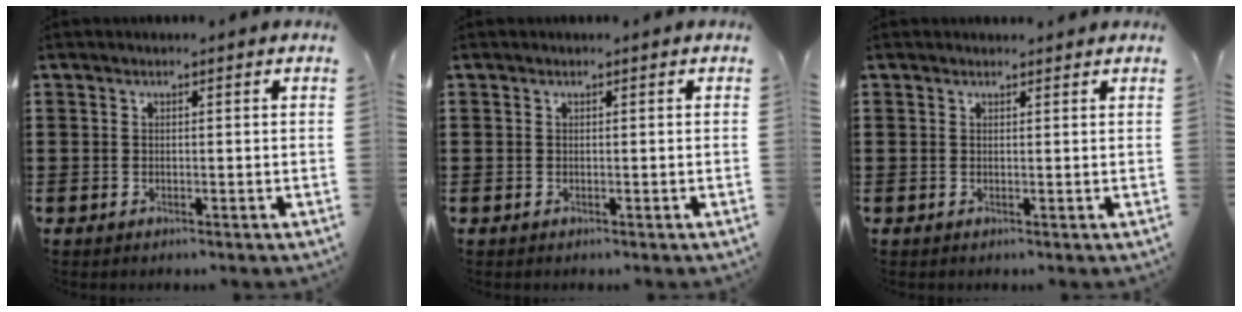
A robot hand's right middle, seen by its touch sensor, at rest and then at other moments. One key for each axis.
{"total": 0.0}
{"total": 0.6, "fx": 0.5, "fy": 0.1, "fz": -0.1, "tx": 0.006, "ty": -0.005, "tz": 0.009}